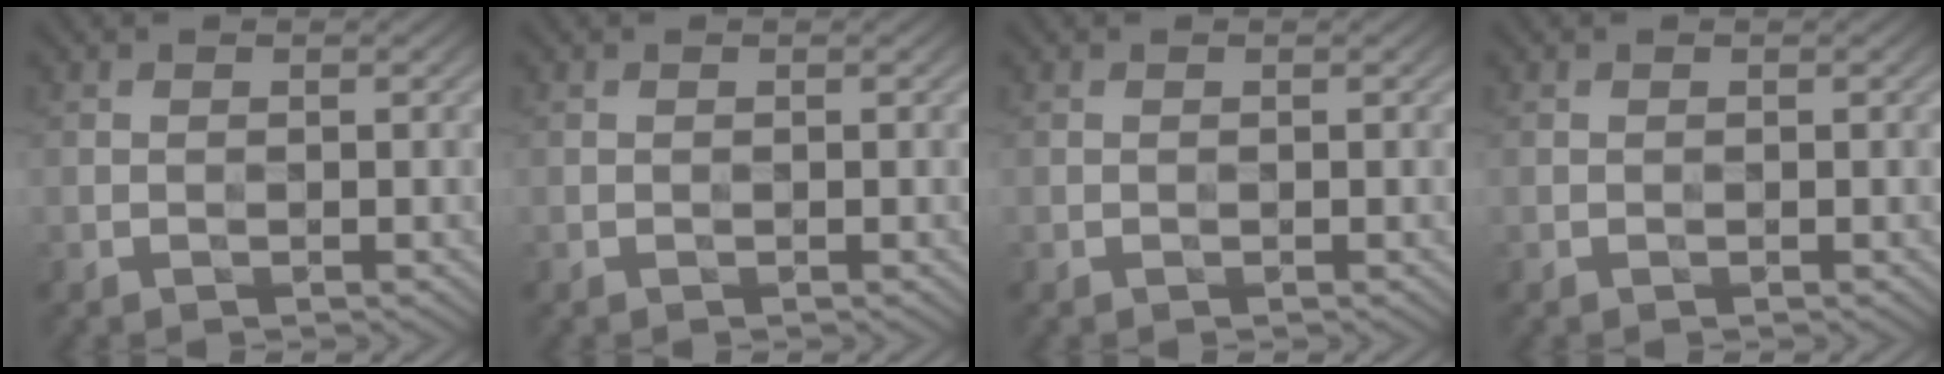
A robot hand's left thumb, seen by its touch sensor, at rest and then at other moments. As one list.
[{"total": 0.0}, {"total": 0.0}, {"total": 0.0}]